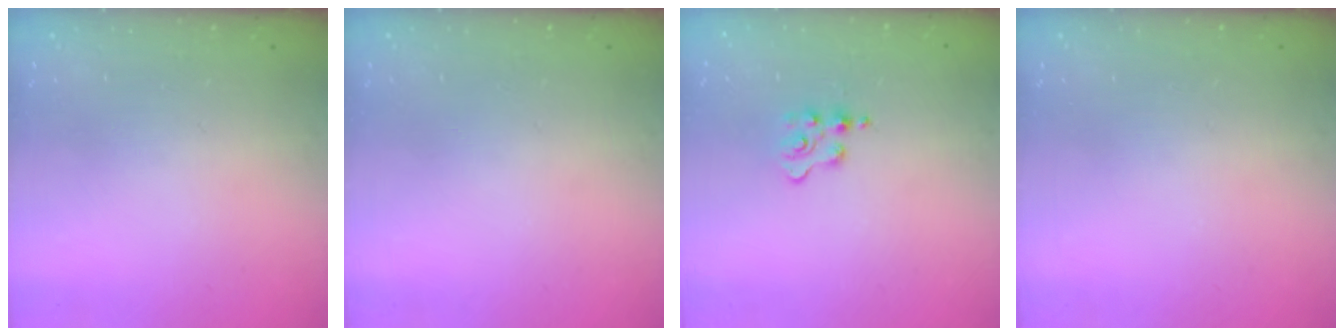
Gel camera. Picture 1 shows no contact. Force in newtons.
{"total": 0.0}
{"total": 2.7, "press": 2.7, "slide": 0.5}
{"total": 0.0}